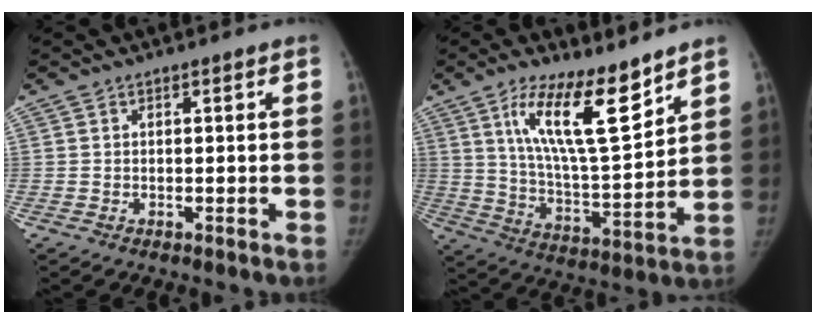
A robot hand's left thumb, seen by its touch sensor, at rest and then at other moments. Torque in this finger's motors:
{"motor_torque": [0.40, 0.40, 1.69, -1.08, 0.37]}